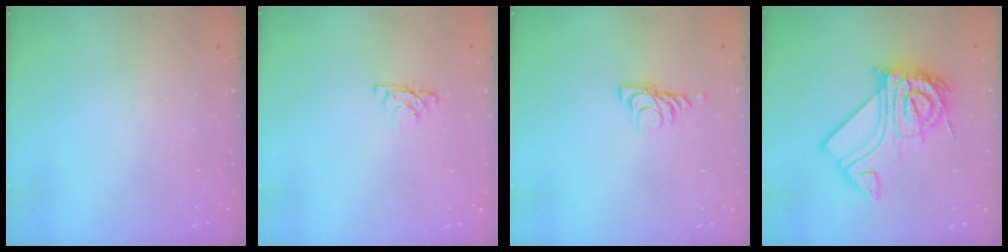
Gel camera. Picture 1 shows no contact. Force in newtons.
{"total": 4.0, "press": 4.0, "slide": 0.5}
{"total": 6.2, "press": 6.2, "slide": 0.7}
{"total": 21.6, "press": 21.6, "slide": 2.0}